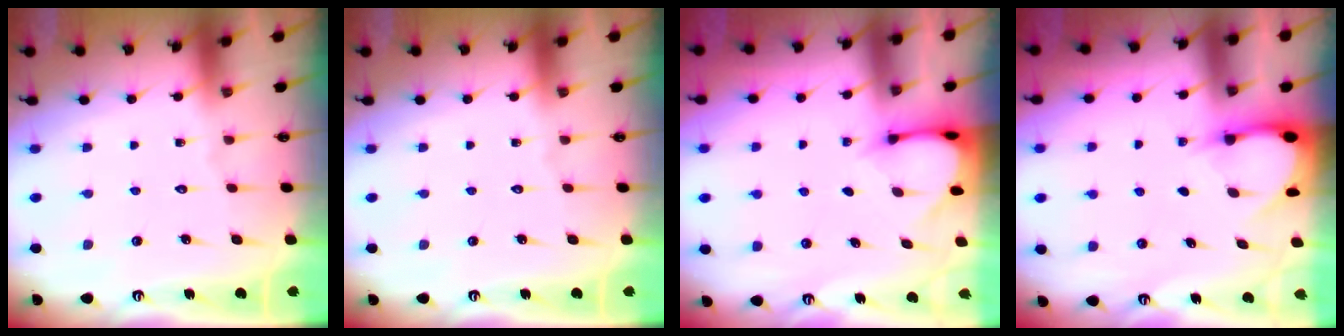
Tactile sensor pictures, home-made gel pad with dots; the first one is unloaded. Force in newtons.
{"total": 0.0}
{"total": 3.1, "press": 3.1, "slide": 0.2}
{"total": 3.0, "press": 3.0, "slide": 0.4}